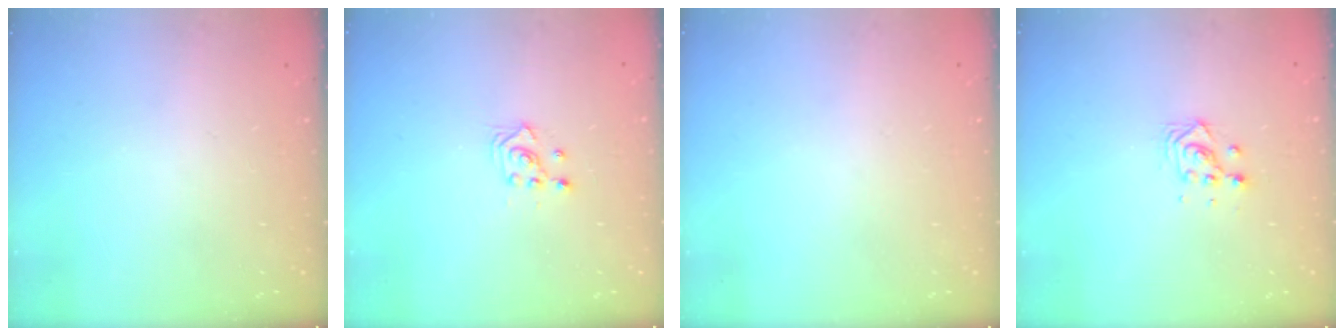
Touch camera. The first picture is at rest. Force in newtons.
{"total": 2.7, "press": 2.7, "slide": 0.2}
{"total": 0.0}
{"total": 3.8, "press": 3.8, "slide": 0.3}